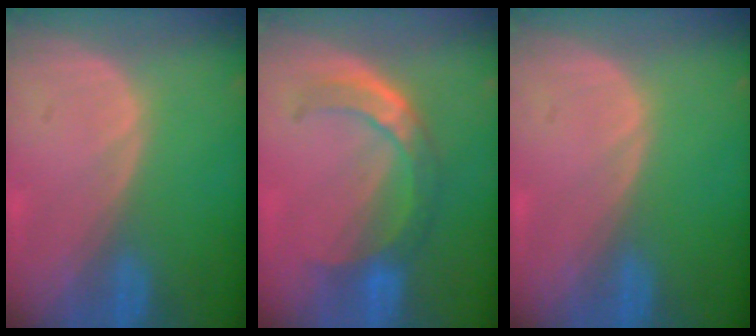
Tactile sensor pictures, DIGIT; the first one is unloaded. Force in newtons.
{"total": 6.7, "press": 6.2, "slide": 2.5}
{"total": 0.0}